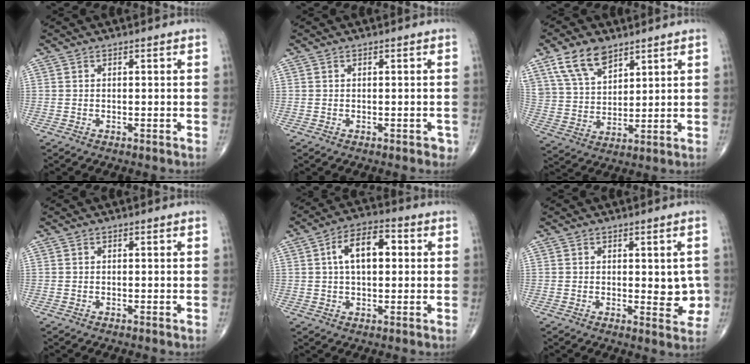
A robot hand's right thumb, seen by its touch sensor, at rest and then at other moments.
{"total": 1.2, "force": [-0.5, 0.8, 0.8], "torque": [0.002, 0.002, -0.007]}
{"total": 10.5, "force": [6.8, 5.7, 5.7], "torque": [-0.094, -0.026, 0.140]}
{"total": 0.0}
{"total": 9.9, "force": [1.9, 5.4, 8.1], "torque": [-0.125, 0.019, 0.024]}
{"total": 6.0, "force": [-0.2, 2.7, 5.3], "torque": [-0.039, -0.008, 0.001]}